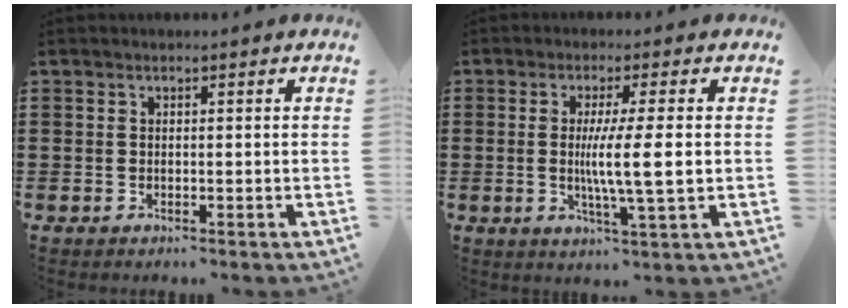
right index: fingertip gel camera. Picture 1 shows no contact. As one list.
[{"total": 7.0, "force": [0.1, 0.1, 7.0], "torque": [-0.126, -0.006, -0.003]}]